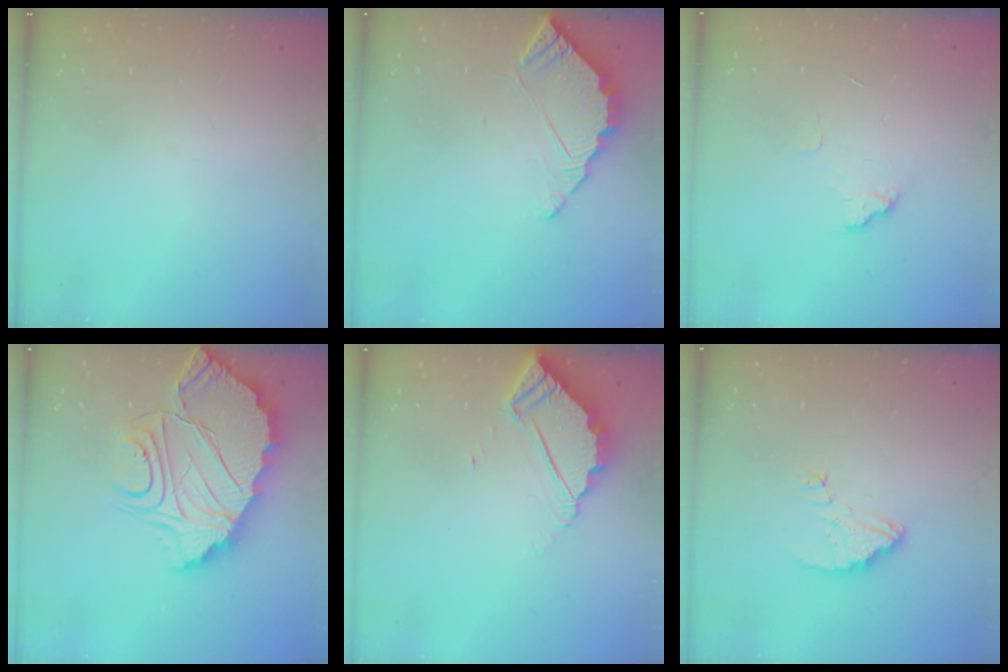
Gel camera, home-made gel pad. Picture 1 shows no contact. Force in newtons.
{"total": 4.4, "press": 4.4, "slide": 0.3}
{"total": 4.4, "press": 4.4, "slide": 0.3}
{"total": 19.3, "press": 19.2, "slide": 1.7}
{"total": 4.1, "press": 4.1, "slide": 0.2}
{"total": 3.6, "press": 3.6, "slide": 0.2}